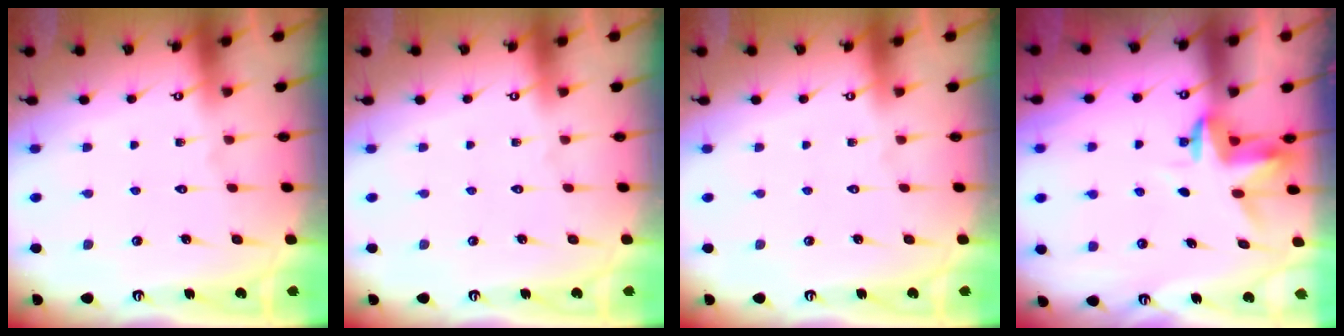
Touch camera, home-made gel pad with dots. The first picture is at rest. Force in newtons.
{"total": 0.0}
{"total": 0.0}
{"total": 3.6, "press": 3.6, "slide": 0.2}